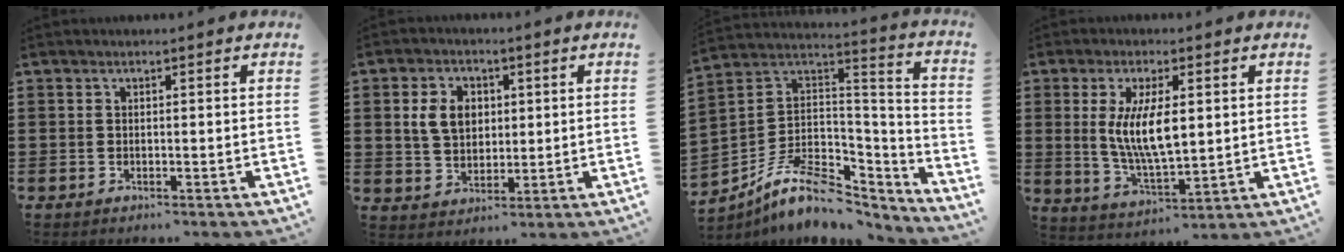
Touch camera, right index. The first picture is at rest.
{"total": 6.0, "force": [1.3, 4.5, 3.6], "torque": [-0.086, 0.010, 0.016]}
{"total": 11.2, "force": [-7.2, 5.7, 6.3], "torque": [-0.135, 0.014, -0.133]}
{"total": 9.0, "force": [1.2, 3.2, 8.3], "torque": [-0.174, 0.002, 0.018]}